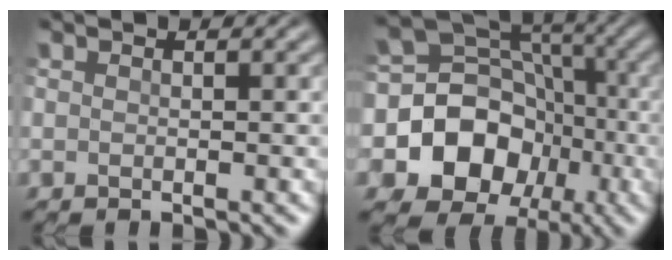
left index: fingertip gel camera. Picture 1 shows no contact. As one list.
[{"total": 12.1, "force": [-3.4, 10.4, 5.2], "torque": [-0.084, 0.001, -0.080]}]